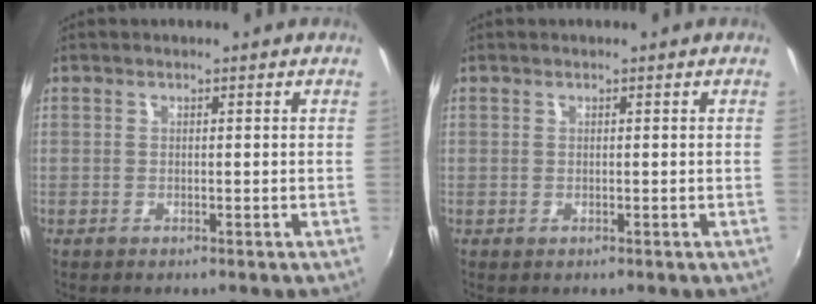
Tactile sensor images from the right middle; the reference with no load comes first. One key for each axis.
{"total": 0.0}